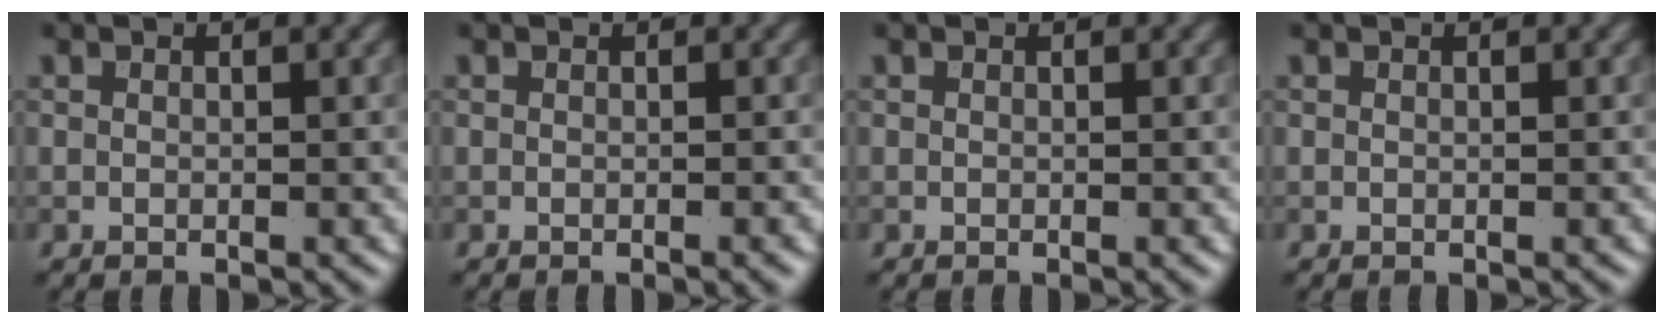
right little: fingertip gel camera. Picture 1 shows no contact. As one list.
[{"total": 0.7, "force": [-0.3, 0.1, 0.6], "torque": [-0.005, 0.000, -0.005]}, {"total": 0.0}, {"total": 0.0}]